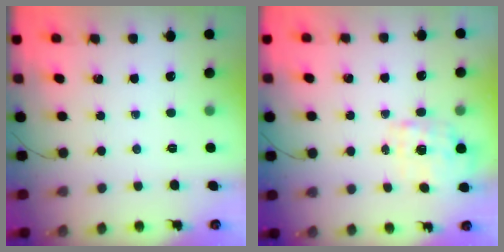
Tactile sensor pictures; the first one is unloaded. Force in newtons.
{"total": 1.8, "press": 1.7, "slide": 0.5}